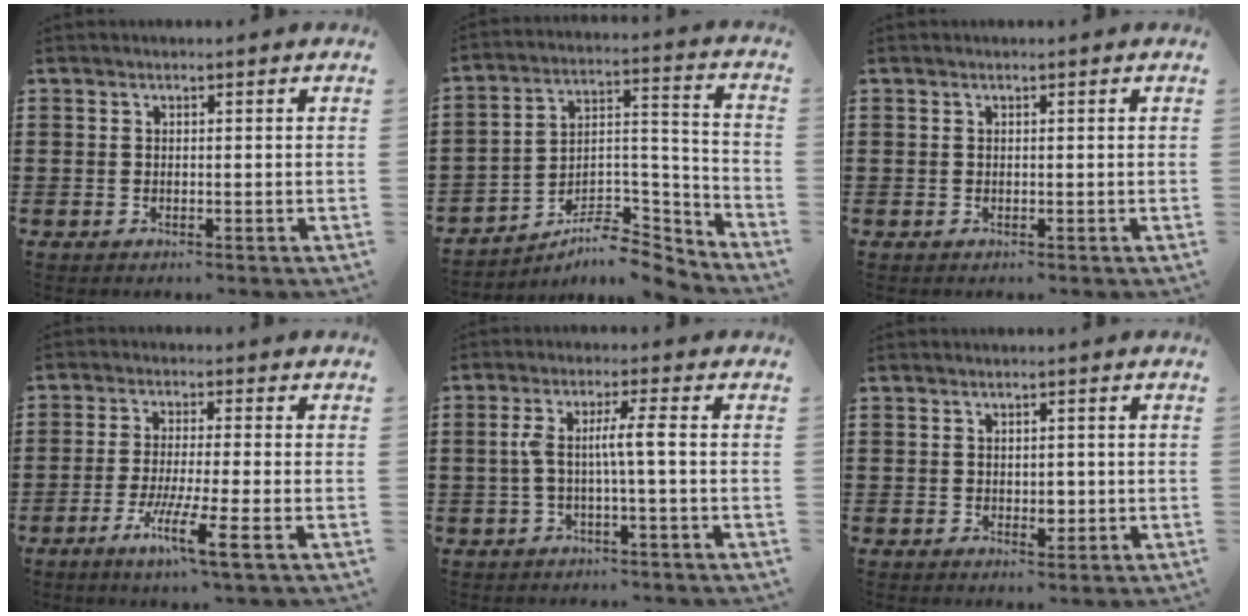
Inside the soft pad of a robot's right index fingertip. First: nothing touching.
{"total": 7.9, "force": [-6.8, 2.7, 3.0], "torque": [-0.039, 0.012, -0.128]}
{"total": 0.0}
{"total": 7.3, "force": [-3.7, 0.3, 6.3], "torque": [-0.121, -0.010, -0.069]}
{"total": 4.8, "force": [-0.3, -0.1, 4.7], "torque": [-0.098, -0.004, -0.015]}
{"total": 2.1, "force": [-0.1, 1.2, 1.7], "torque": [-0.023, -0.001, -0.002]}